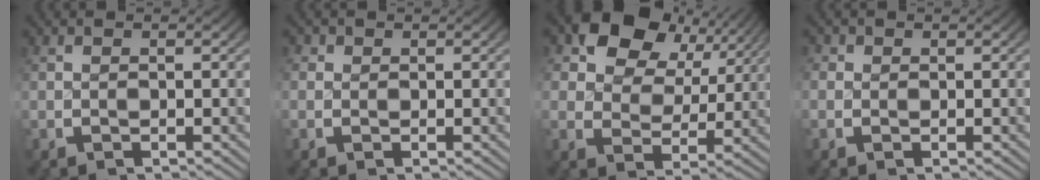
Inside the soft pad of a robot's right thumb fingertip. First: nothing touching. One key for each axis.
{"total": 1.1, "fx": 0.3, "fy": 1.1, "fz": 0.3, "tx": -0.008, "ty": -0.005, "tz": 0.004}
{"total": 9.3, "fx": 3.7, "fy": 5.9, "fz": 6.1, "tx": -0.117, "ty": -0.012, "tz": 0.068}
{"total": 1.2, "fx": 0.1, "fy": 1.2, "fz": 0.3, "tx": -0.009, "ty": -0.005, "tz": 0.000}